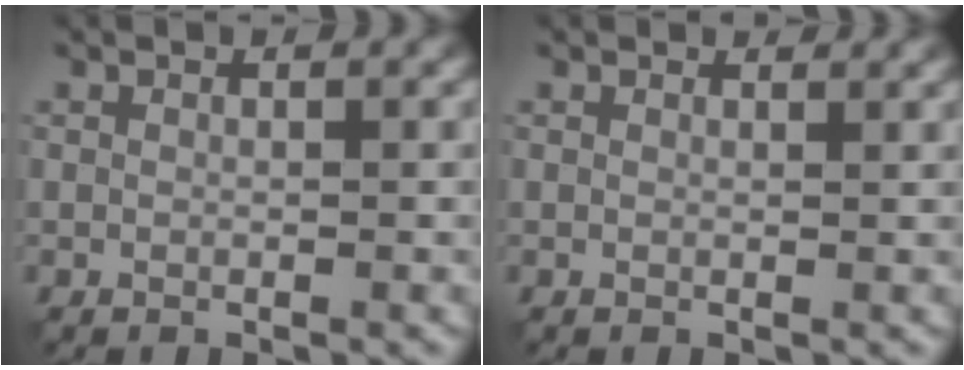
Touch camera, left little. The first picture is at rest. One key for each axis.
{"total": 1.2, "fx": 1.2, "fy": 0.1, "fz": 0.3, "tx": -0.009, "ty": -0.005, "tz": 0.010}